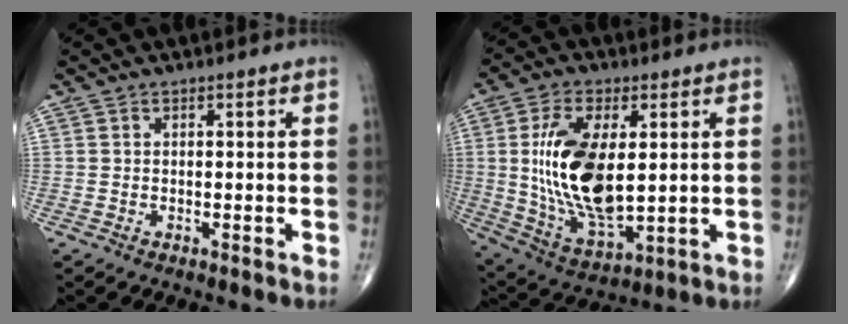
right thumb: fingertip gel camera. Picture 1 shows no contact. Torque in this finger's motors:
{"motor_torque": [1.93, 3.08, 1.98, 0.37, 0.23]}